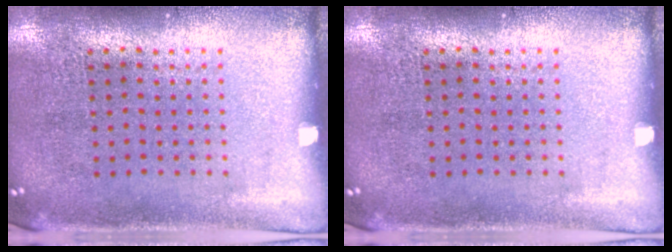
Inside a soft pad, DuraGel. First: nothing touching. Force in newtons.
{"total": 0.0}